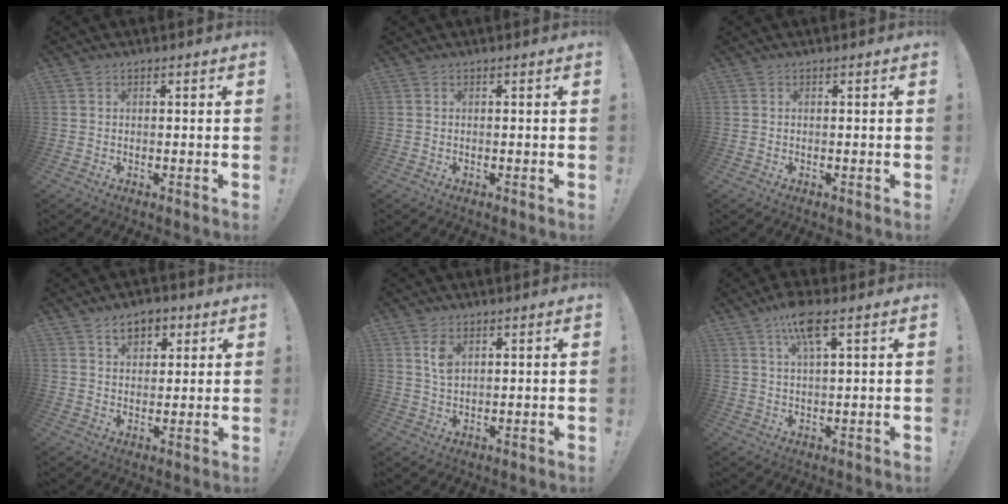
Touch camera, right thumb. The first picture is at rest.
{"total": 0.0}
{"total": 0.0}
{"total": 6.8, "force": [3.5, 4.8, 3.3], "torque": [-0.047, -0.008, 0.063]}
{"total": 4.5, "force": [2.1, 2.5, 3.2], "torque": [-0.051, -0.007, 0.036]}
{"total": 8.2, "force": [4.5, 2.2, 6.6], "torque": [-0.114, -0.010, 0.074]}